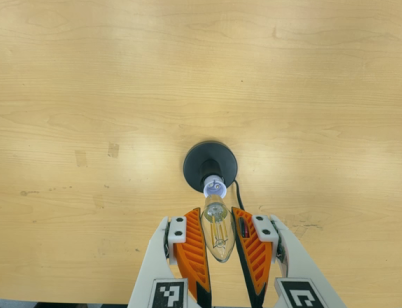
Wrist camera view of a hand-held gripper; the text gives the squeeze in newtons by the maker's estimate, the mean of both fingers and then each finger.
{"total": 12.7, "left": 13.7, "right": 11.8}